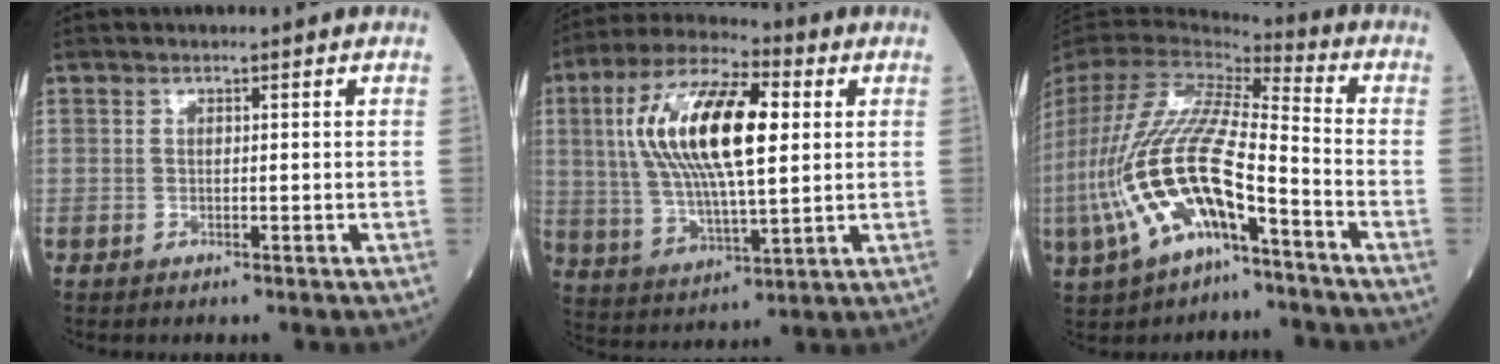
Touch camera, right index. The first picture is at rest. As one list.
[{"total": 17.8, "force": [3.6, 5.3, 16.6], "torque": [-0.333, 0.021, 0.063]}, {"total": 21.0, "force": [-8.6, 6.6, 17.9], "torque": [-0.429, -0.015, -0.158]}]